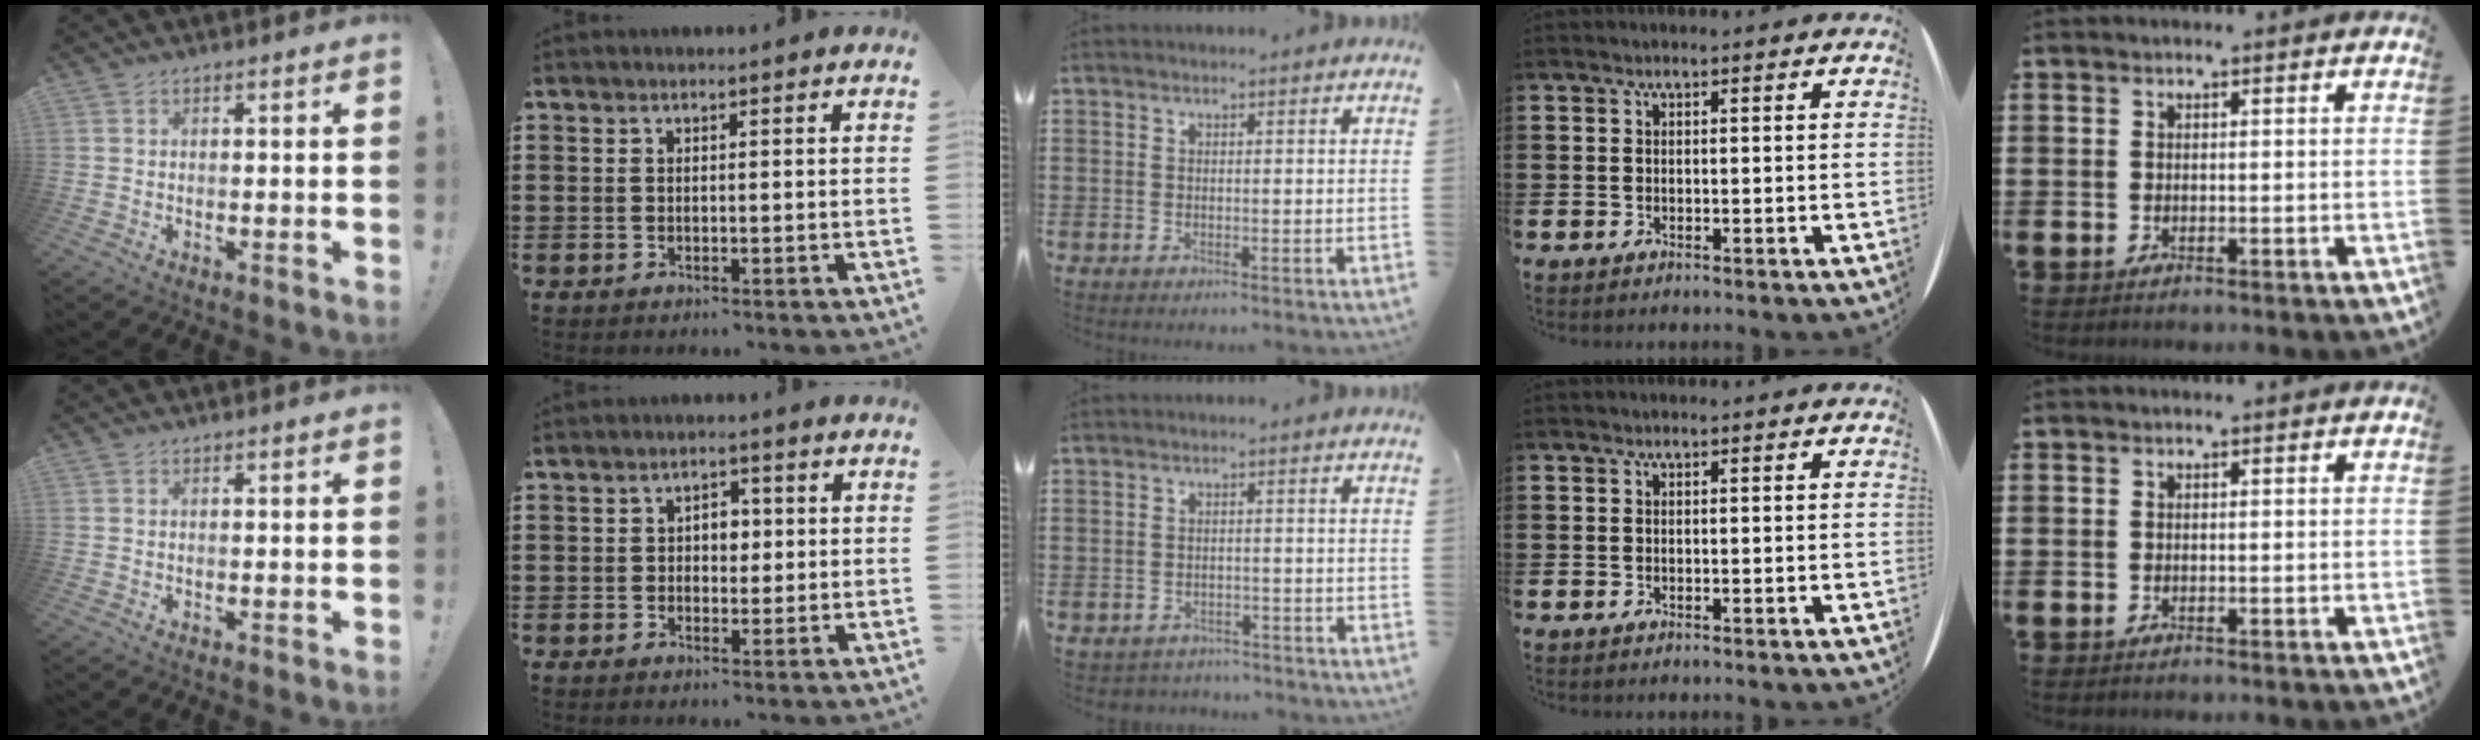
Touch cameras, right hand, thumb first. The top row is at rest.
{"index": {"total": 2.8, "force": [0.1, 2.0, 2.0], "torque": [-0.036, 0.005, -0.002]}, "middle": {"total": 1.7, "force": [-1.6, 0.4, -0.3], "torque": [-0.002, 0.002, -0.038]}}